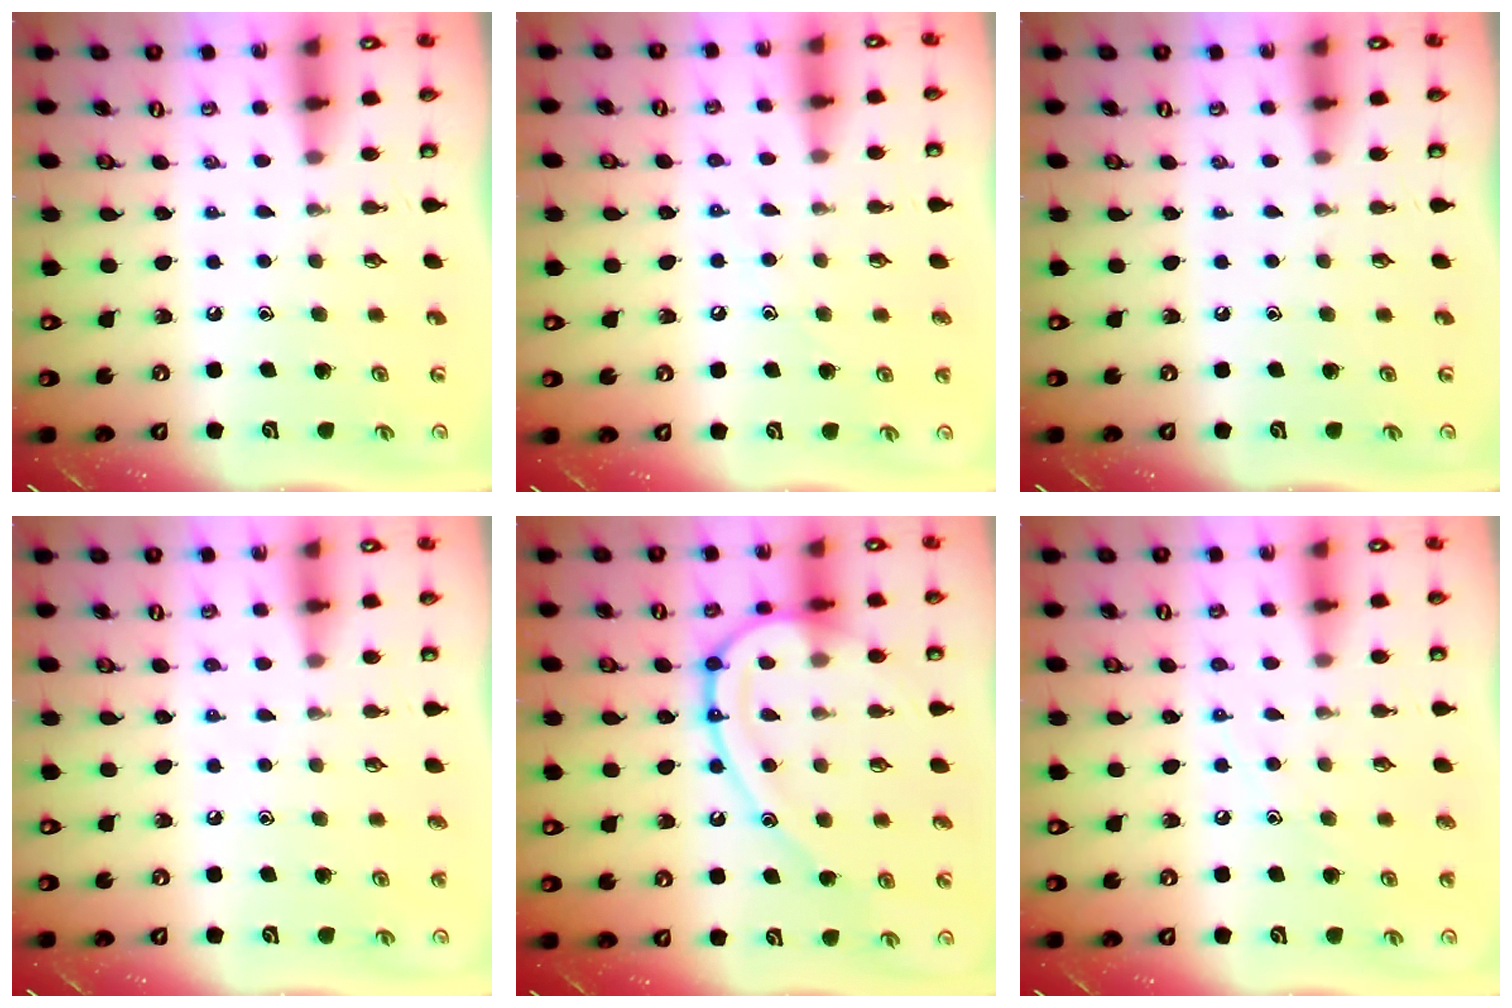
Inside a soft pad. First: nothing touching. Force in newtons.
{"total": 5.4, "press": 5.4, "slide": 0.6}
{"total": 0.0}
{"total": 4.6, "press": 4.5, "slide": 0.4}
{"total": 17.3, "press": 17.2, "slide": 1.7}
{"total": 7.2, "press": 7.1, "slide": 0.6}